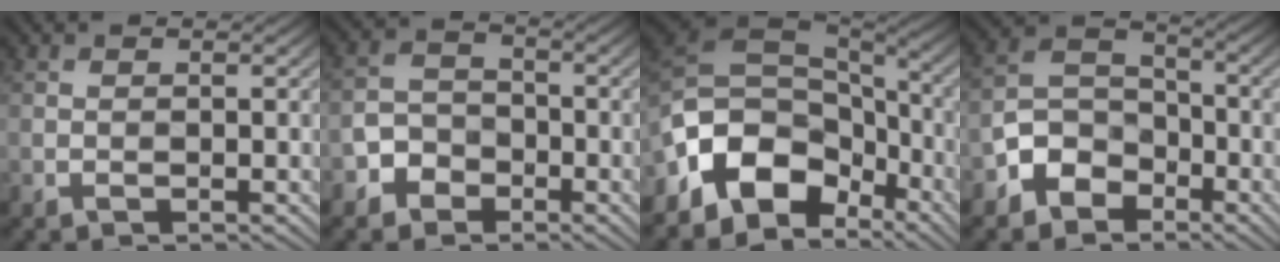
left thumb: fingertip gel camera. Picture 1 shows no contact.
{"total": 3.9, "force": [-2.5, 2.8, 1.0], "torque": [-0.030, -0.001, -0.059]}
{"total": 13.0, "force": [-4.6, 9.1, 8.0], "torque": [-0.196, -0.023, -0.075]}
{"total": 6.6, "force": [-4.0, 4.6, 2.5], "torque": [-0.059, -0.005, -0.094]}